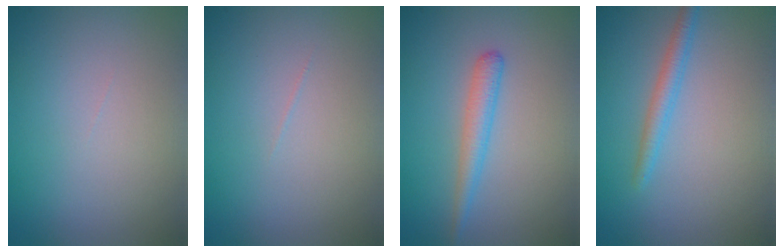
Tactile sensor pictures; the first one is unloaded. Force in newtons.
{"total": 0.0}
{"total": 2.0, "press": 1.9, "slide": 0.1}
{"total": 1.8, "press": 1.8, "slide": 0.1}